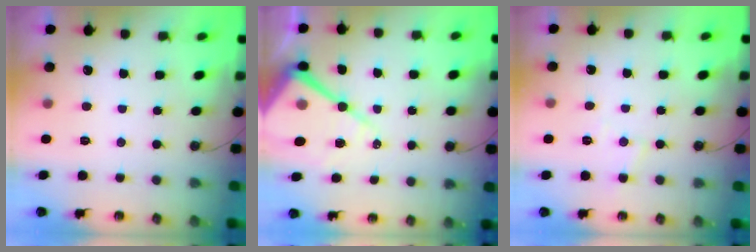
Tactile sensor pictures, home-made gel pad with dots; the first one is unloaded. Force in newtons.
{"total": 16.4, "press": 16.3, "slide": 1.6}
{"total": 6.2, "press": 6.1, "slide": 0.8}